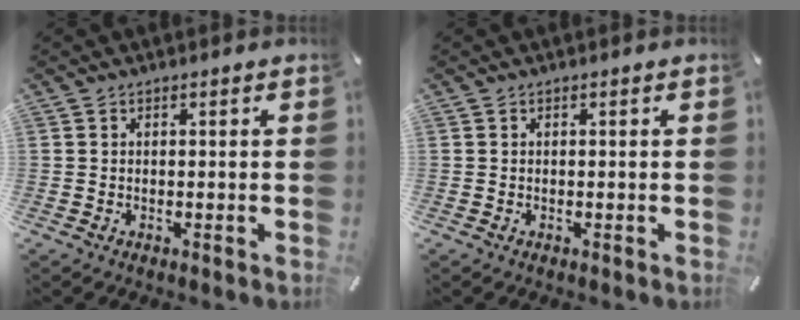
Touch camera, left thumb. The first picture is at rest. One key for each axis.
{"total": 0.0}